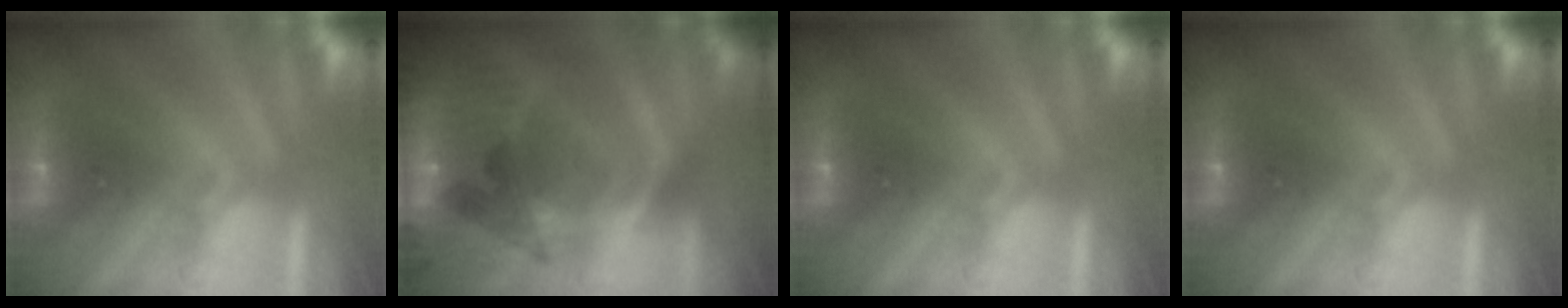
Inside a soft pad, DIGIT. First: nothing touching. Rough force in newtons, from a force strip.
{"total": 7.2}
{"total": 0.0}
{"total": 0.0}